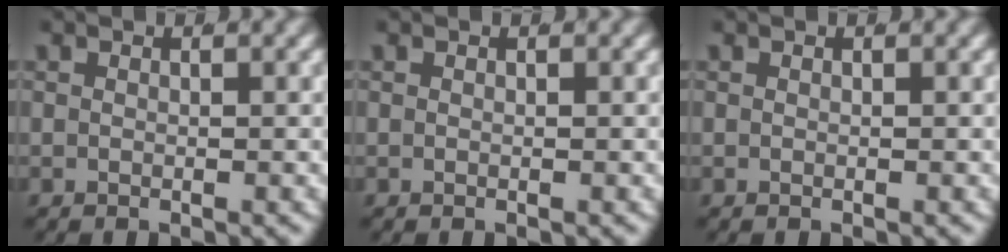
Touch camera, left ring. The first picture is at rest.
{"total": 0.0}
{"total": 0.0}